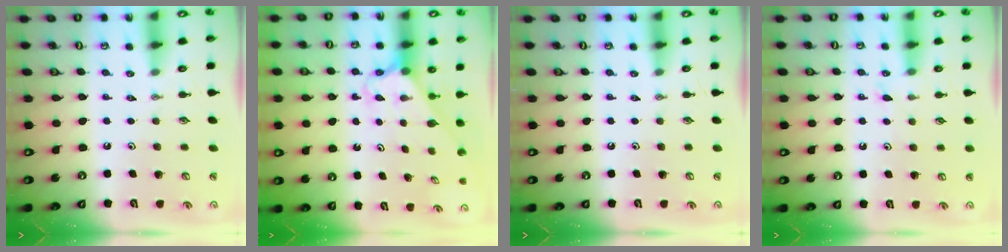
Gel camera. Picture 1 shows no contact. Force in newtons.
{"total": 2.5, "press": 2.5, "slide": 0.2}
{"total": 0.0}
{"total": 6.5, "press": 6.4, "slide": 0.7}